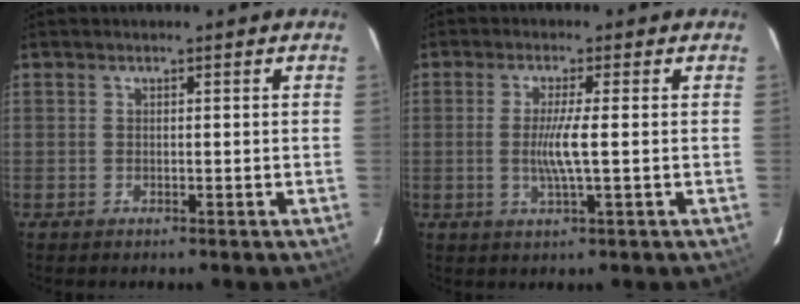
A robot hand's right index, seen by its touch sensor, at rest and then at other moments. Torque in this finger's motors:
{"motor_torque": [0.73, -0.01, 0.31, 0.07]}